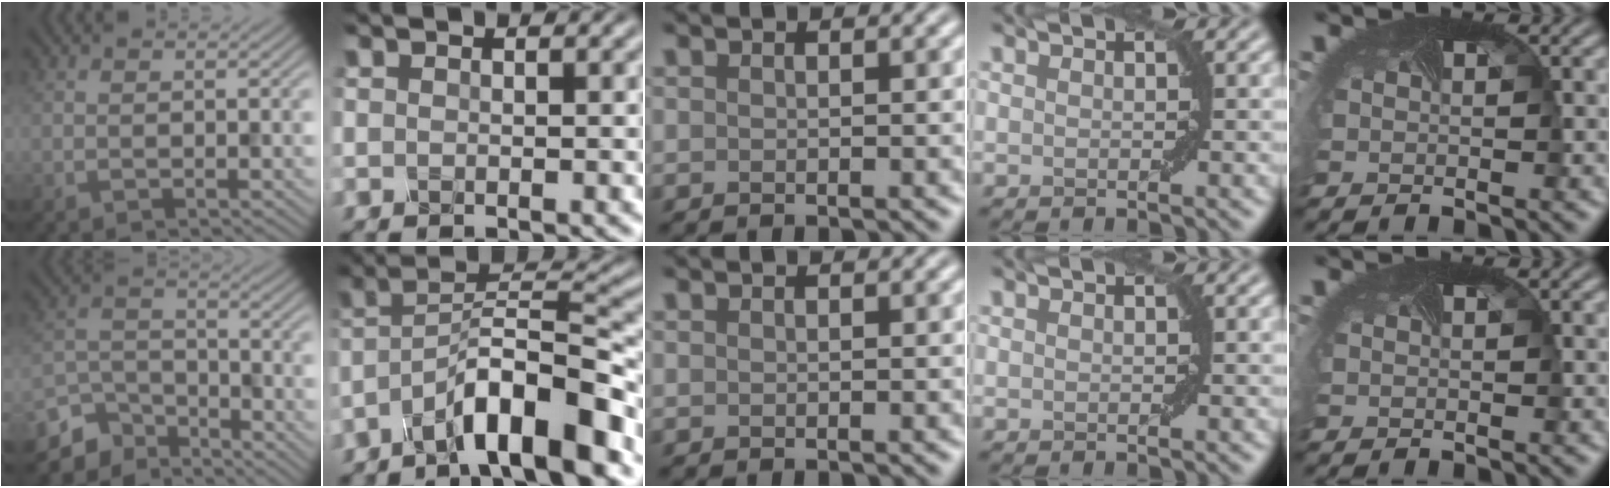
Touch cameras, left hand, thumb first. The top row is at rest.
{"thumb": {"total": 7.2, "force": [-5.9, 3.6, 2.0], "torque": [-0.051, -0.010, -0.124]}, "index": {"total": 9.1, "force": [-5.8, 1.8, 6.8], "torque": [-0.108, 0.022, -0.102]}}